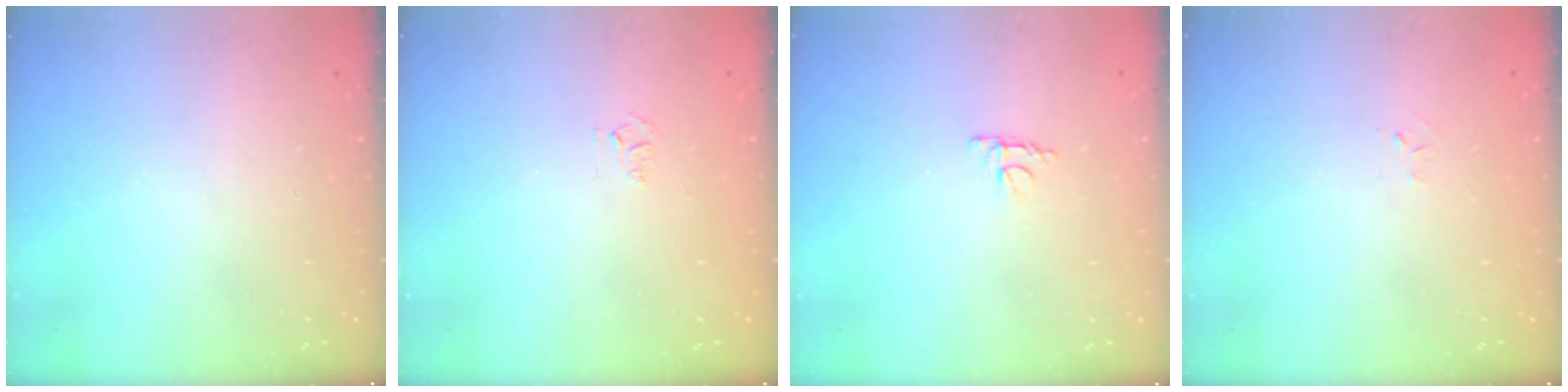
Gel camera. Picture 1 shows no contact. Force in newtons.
{"total": 3.8, "press": 3.8, "slide": 0.4}
{"total": 4.1, "press": 4.0, "slide": 0.7}
{"total": 2.6, "press": 2.6, "slide": 0.4}